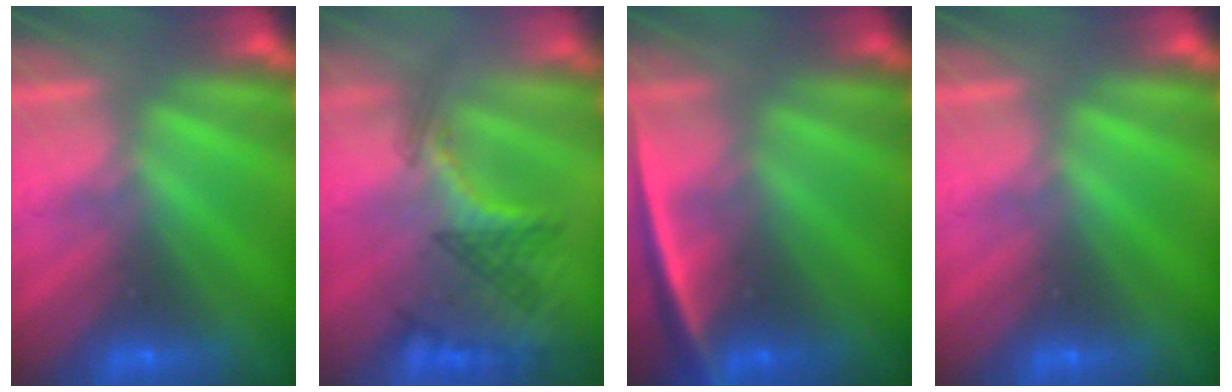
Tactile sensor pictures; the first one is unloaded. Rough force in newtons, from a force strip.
{"total": 2.9}
{"total": 2.3}
{"total": 0.0}